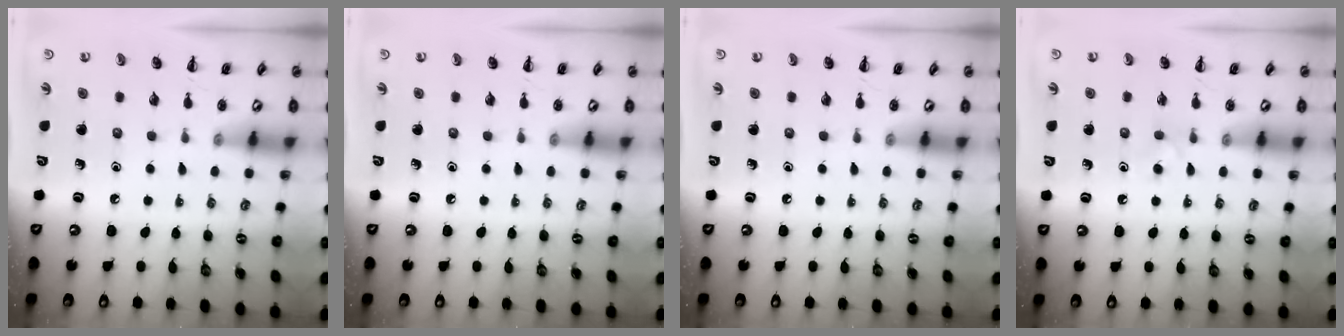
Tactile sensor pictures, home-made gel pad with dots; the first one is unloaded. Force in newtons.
{"total": 0.0}
{"total": 0.0}
{"total": 2.8, "press": 2.6, "slide": 1.2}